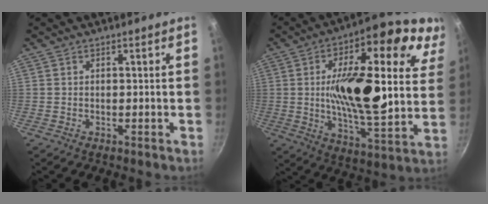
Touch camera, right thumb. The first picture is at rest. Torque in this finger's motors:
{"motor_torque": [0.60, 1.18, 2.27, 0.50, 0.21]}